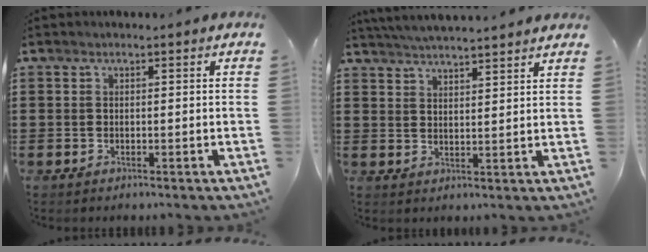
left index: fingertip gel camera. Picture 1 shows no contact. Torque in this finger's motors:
{"motor_torque": [0.05, -0.12, 0.58, 0.21]}